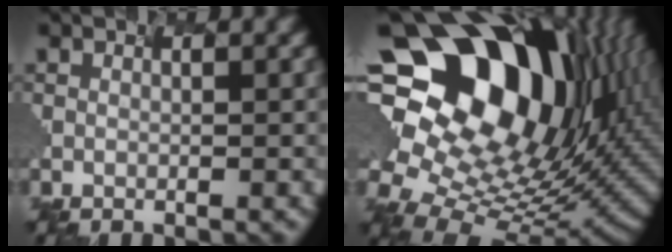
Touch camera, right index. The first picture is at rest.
{"total": 19.3, "force": [5.9, 12.7, 13.2], "torque": [-0.230, 0.024, 0.120]}